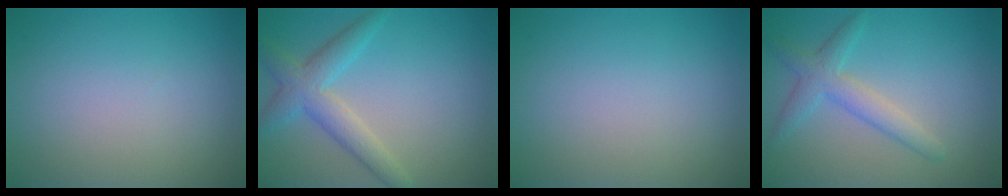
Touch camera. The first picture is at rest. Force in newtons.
{"total": 3.9, "press": 3.9, "slide": 0.1}
{"total": 0.0}
{"total": 3.0, "press": 3.0, "slide": 0.1}